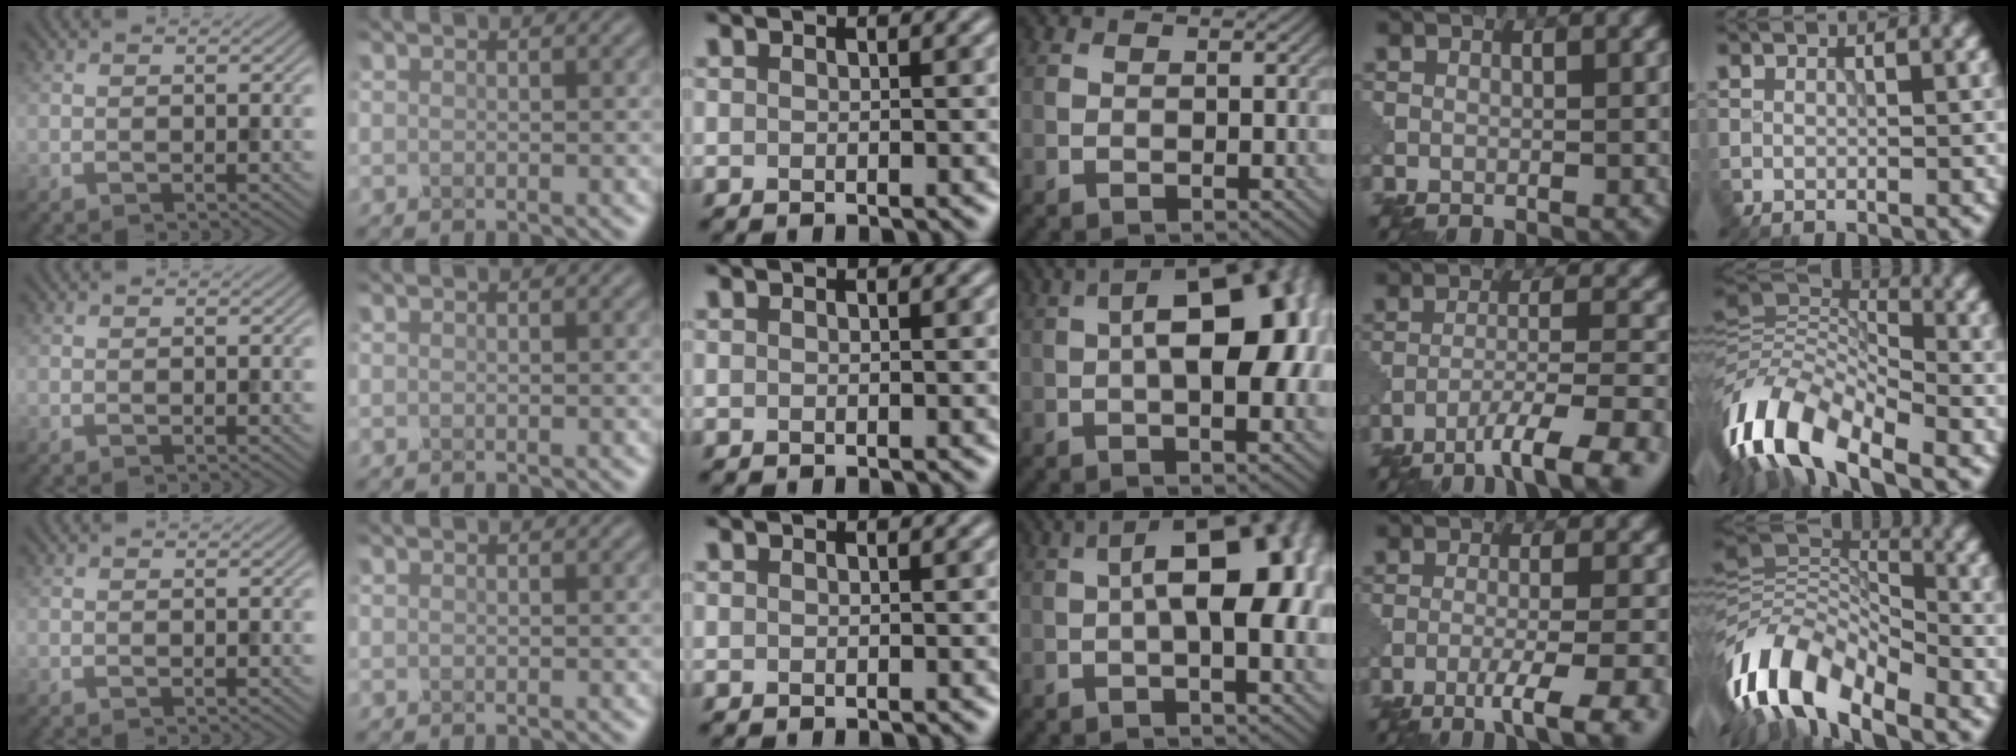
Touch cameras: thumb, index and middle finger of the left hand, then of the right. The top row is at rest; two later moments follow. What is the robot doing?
{"motion": "shake", "object": "salt shaker"}